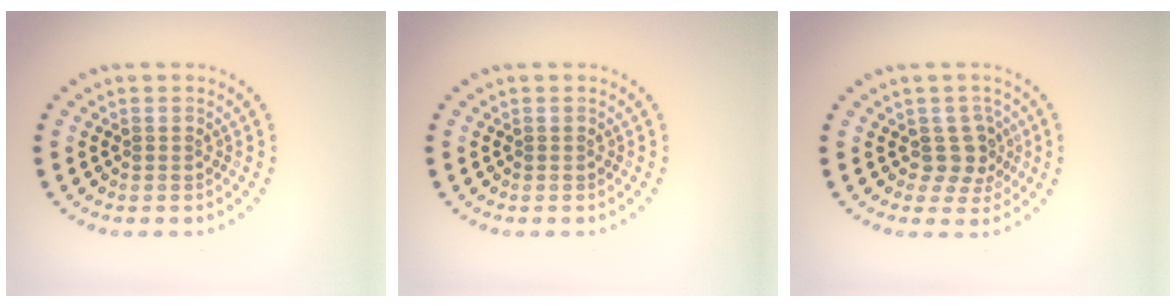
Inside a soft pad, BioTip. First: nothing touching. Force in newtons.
{"total": 0.0}
{"total": 2.5, "press": 2.0, "slide": 1.5}